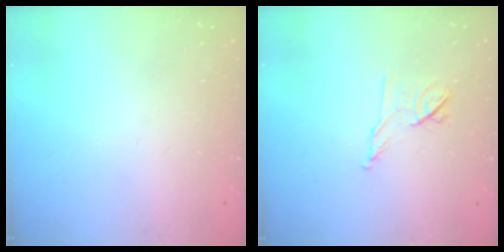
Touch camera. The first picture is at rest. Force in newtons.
{"total": 8.1, "press": 8.0, "slide": 1.3}